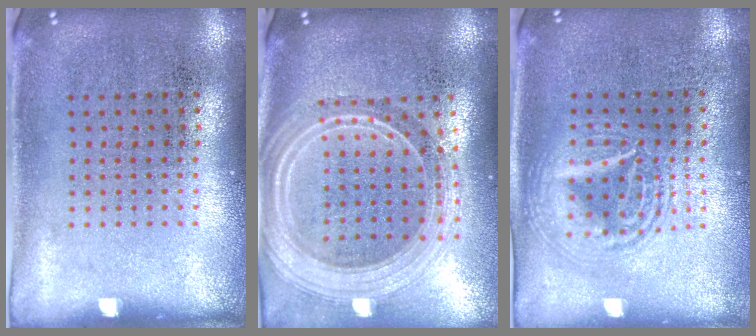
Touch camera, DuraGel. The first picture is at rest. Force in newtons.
{"total": 2.7, "press": 2.2, "slide": 1.4}
{"total": 2.2, "press": 2.2, "slide": 0.2}